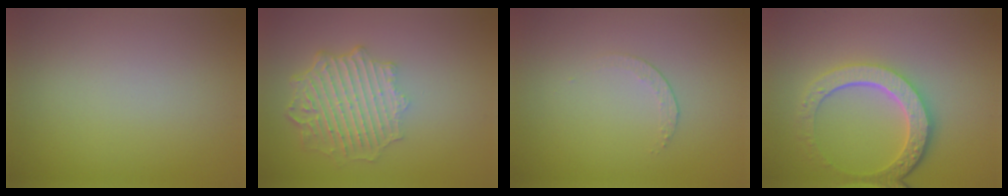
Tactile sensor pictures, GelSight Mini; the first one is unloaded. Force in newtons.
{"total": 6.0, "press": 4.6, "slide": 3.9}
{"total": 1.2, "press": 0.5, "slide": 1.1}
{"total": 5.7, "press": 4.2, "slide": 3.8}